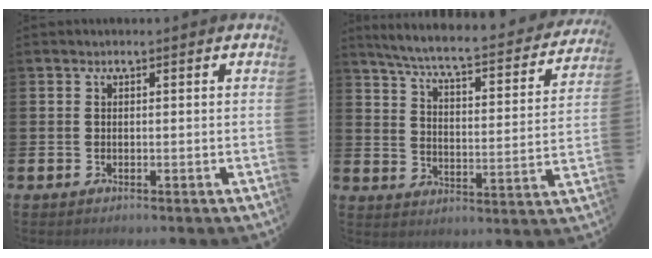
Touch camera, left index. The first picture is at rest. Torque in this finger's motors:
{"motor_torque": [0.86, -1.28, 0.50, 0.21]}